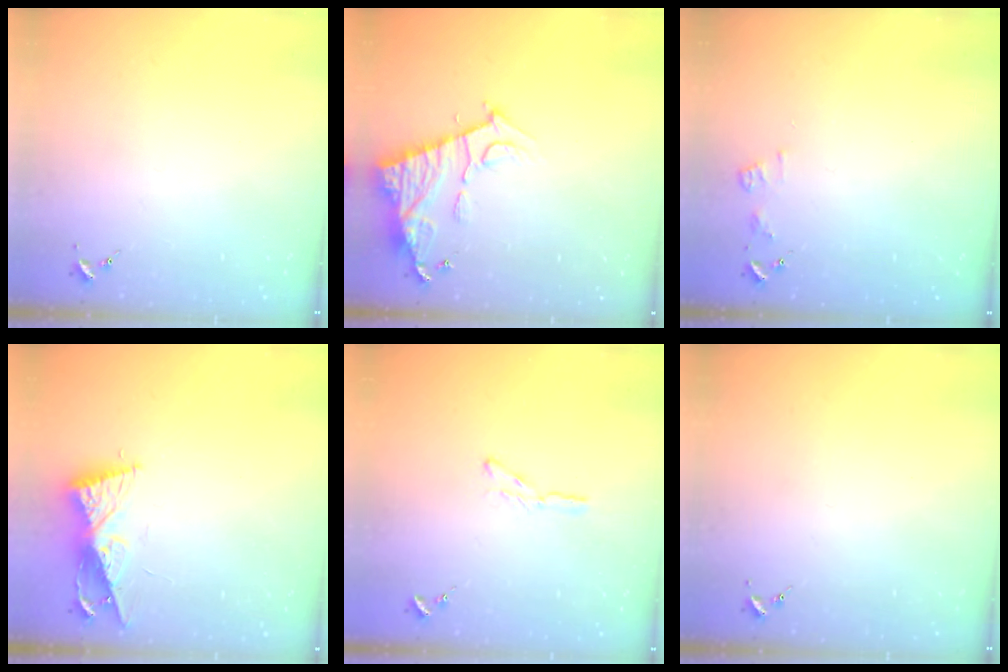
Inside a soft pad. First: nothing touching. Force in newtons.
{"total": 11.7, "press": 11.6, "slide": 0.8}
{"total": 5.2, "press": 5.2, "slide": 0.7}
{"total": 8.7, "press": 8.7, "slide": 0.6}
{"total": 4.0, "press": 4.0, "slide": 0.4}
{"total": 0.0}